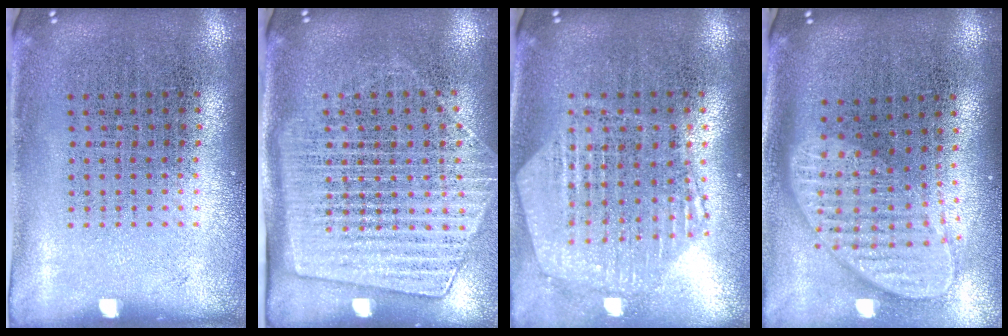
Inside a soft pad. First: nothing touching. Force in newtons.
{"total": 1.9, "press": 1.6, "slide": 1.0}
{"total": 1.2, "press": 1.2, "slide": 0.1}
{"total": 2.0, "press": 1.6, "slide": 1.2}